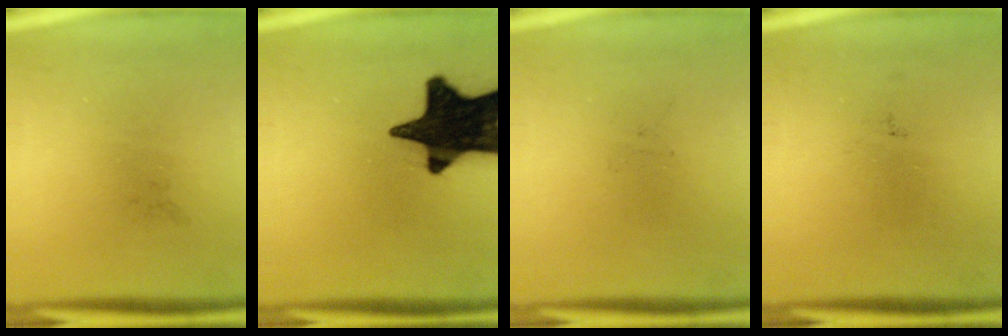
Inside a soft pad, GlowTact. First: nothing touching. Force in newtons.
{"total": 19.9}
{"total": 0.0}
{"total": 0.0}